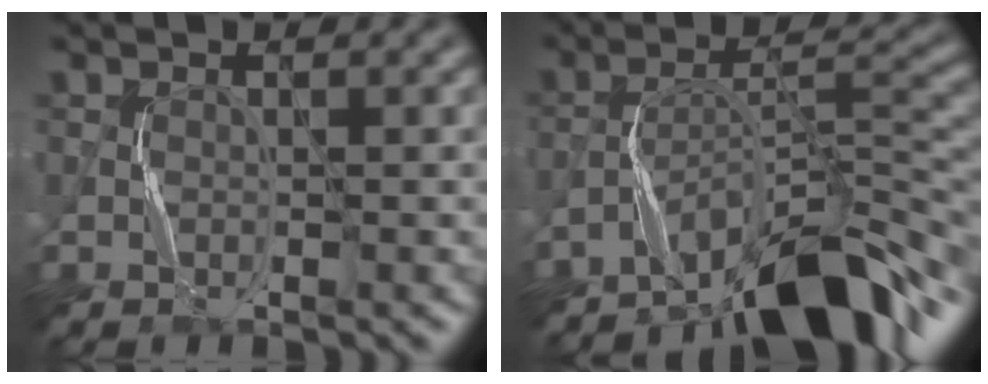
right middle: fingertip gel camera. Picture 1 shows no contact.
{"total": 9.5, "force": [-7.3, 1.9, 5.7], "torque": [-0.086, 0.013, -0.127]}